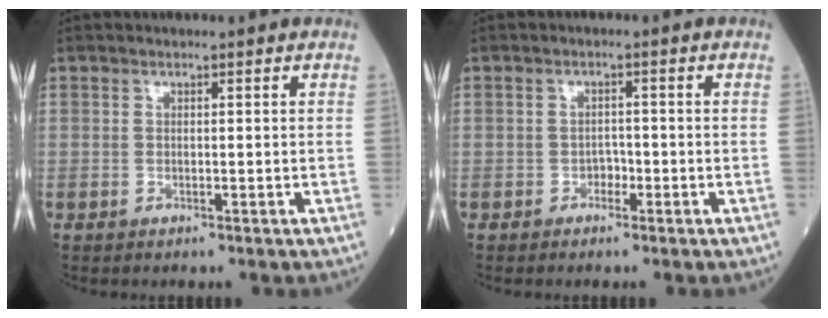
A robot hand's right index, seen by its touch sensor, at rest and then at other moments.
{"total": 2.2, "force": [-1.0, 1.5, 1.2], "torque": [-0.024, 0.005, -0.016]}